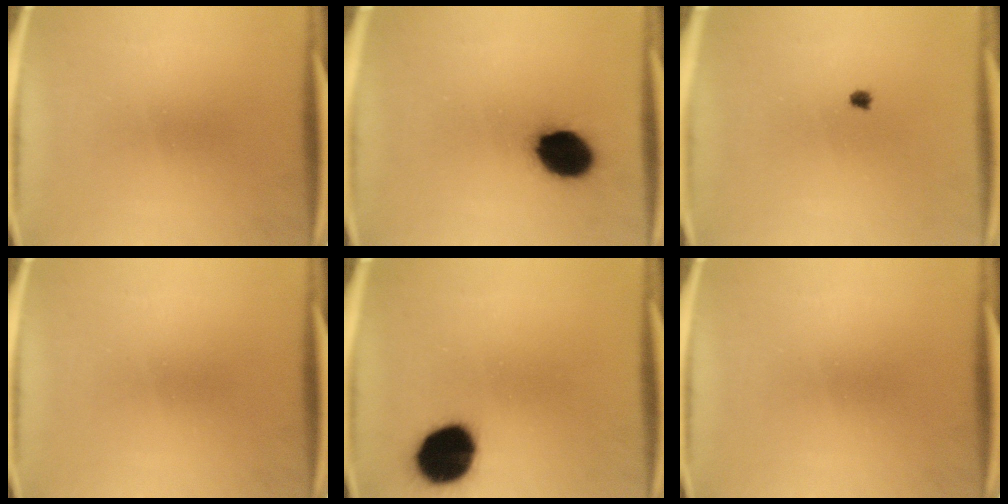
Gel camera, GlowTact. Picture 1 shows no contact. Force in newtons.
{"total": 12.2}
{"total": 0.6}
{"total": 0.0}
{"total": 14.7}
{"total": 0.0}